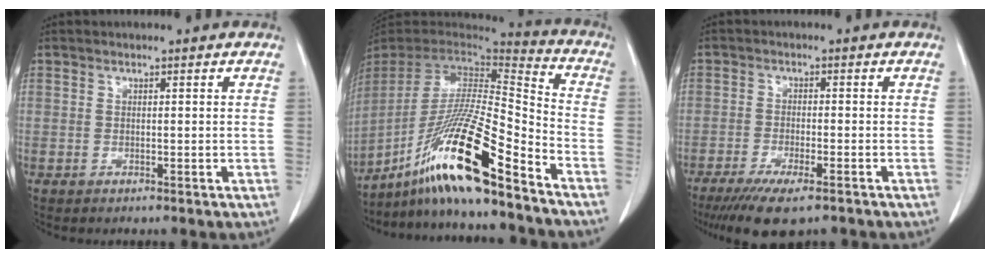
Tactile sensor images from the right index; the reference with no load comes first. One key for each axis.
{"total": 21.7, "fx": -14.9, "fy": 0.6, "fz": 15.8, "tx": -0.317, "ty": -0.025, "tz": -0.274}
{"total": 9.0, "fx": -6.5, "fy": 1.8, "fz": 6.0, "tx": -0.091, "ty": -0.018, "tz": -0.101}